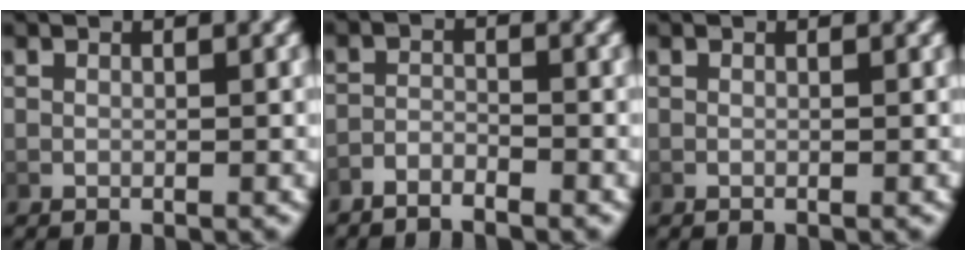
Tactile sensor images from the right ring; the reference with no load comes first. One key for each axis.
{"total": 2.7, "fx": -2.6, "fy": 0.5, "fz": 0.4, "tx": -0.007, "ty": -0.005, "tz": -0.049}
{"total": 0.0}